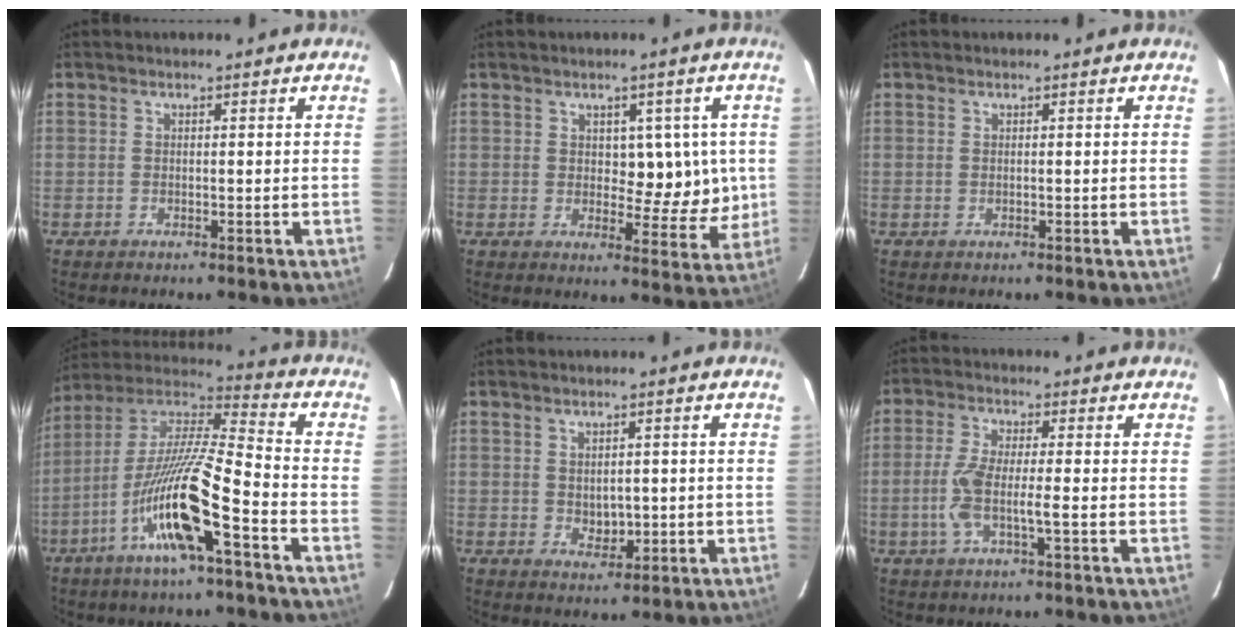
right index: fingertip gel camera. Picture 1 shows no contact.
{"total": 7.0, "force": [1.2, 4.3, 5.4], "torque": [-0.048, 0.010, 0.024]}
{"total": 0.0}
{"total": 16.3, "force": [-7.0, 0.9, 14.7], "torque": [-0.292, -0.003, -0.133]}
{"total": 2.9, "force": [-0.1, 2.0, 2.2], "torque": [-0.030, -0.004, 0.008]}
{"total": 5.5, "force": [-1.4, 0.4, 5.3], "torque": [-0.117, 0.004, -0.028]}